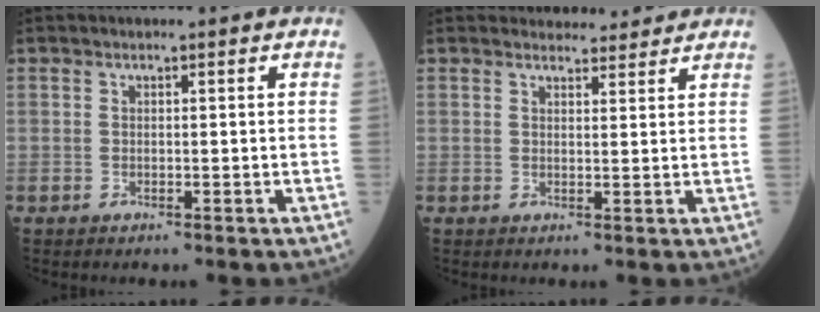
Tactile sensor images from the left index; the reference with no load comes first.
{"total": 4.3, "force": [4.1, 1.1, 0.2], "torque": [-0.002, 0.007, 0.050]}